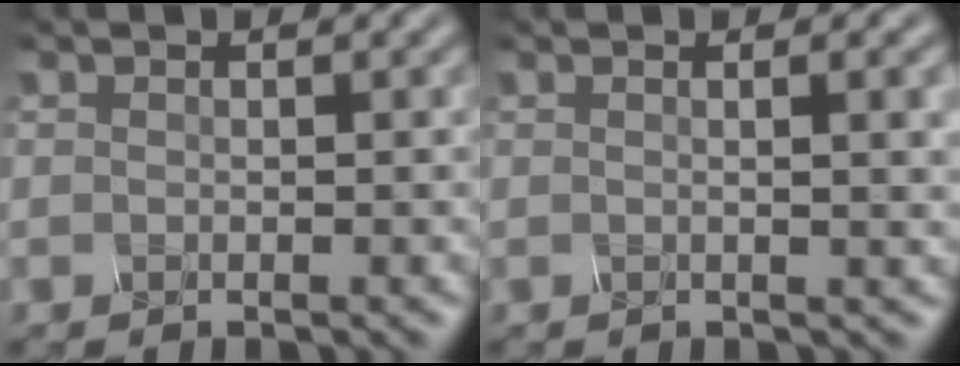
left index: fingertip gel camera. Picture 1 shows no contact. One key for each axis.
{"total": 4.4, "fx": 0.7, "fy": 1.8, "fz": 4.0, "tx": -0.026, "ty": 0.018, "tz": -0.009}